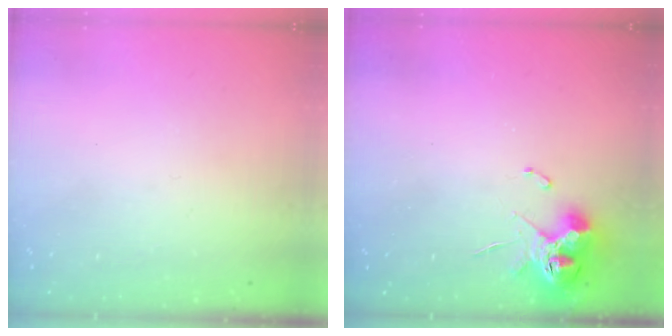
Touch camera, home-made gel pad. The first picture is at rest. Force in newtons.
{"total": 9.9, "press": 9.8, "slide": 1.1}